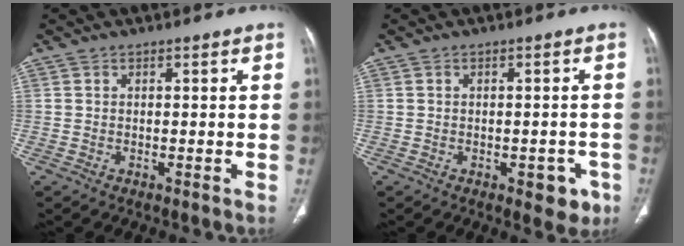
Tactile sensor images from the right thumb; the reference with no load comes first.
{"total": 4.9, "force": [-2.2, 2.7, 3.4], "torque": [-0.015, 0.007, -0.022]}